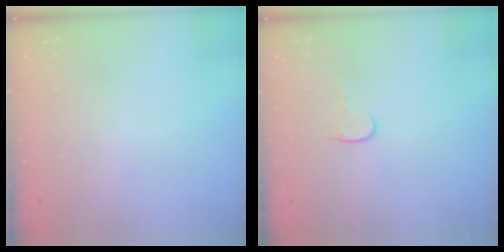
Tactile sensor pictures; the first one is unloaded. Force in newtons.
{"total": 4.0, "press": 4.0, "slide": 0.4}